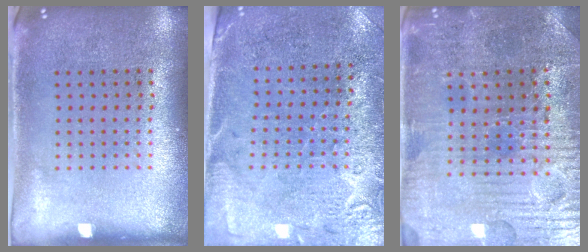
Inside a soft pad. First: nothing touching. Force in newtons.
{"total": 2.8, "press": 2.5, "slide": 1.3}
{"total": 3.6, "press": 3.6, "slide": 0.4}